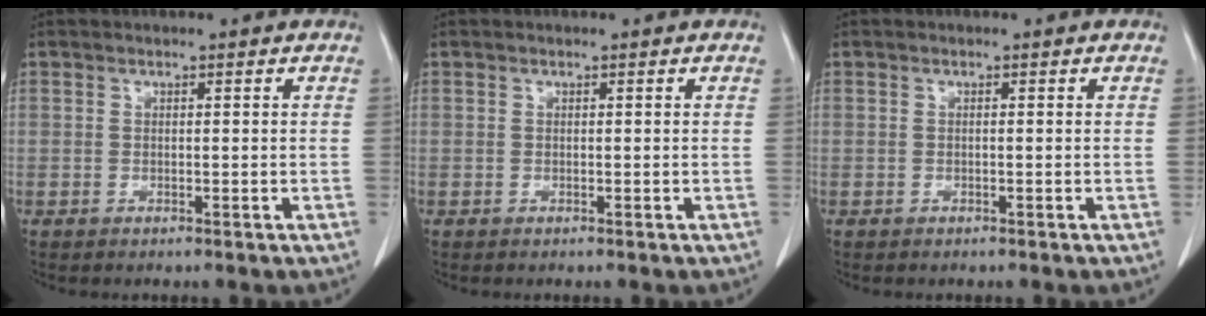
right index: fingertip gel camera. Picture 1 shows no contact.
{"total": 0.0}
{"total": 0.0}